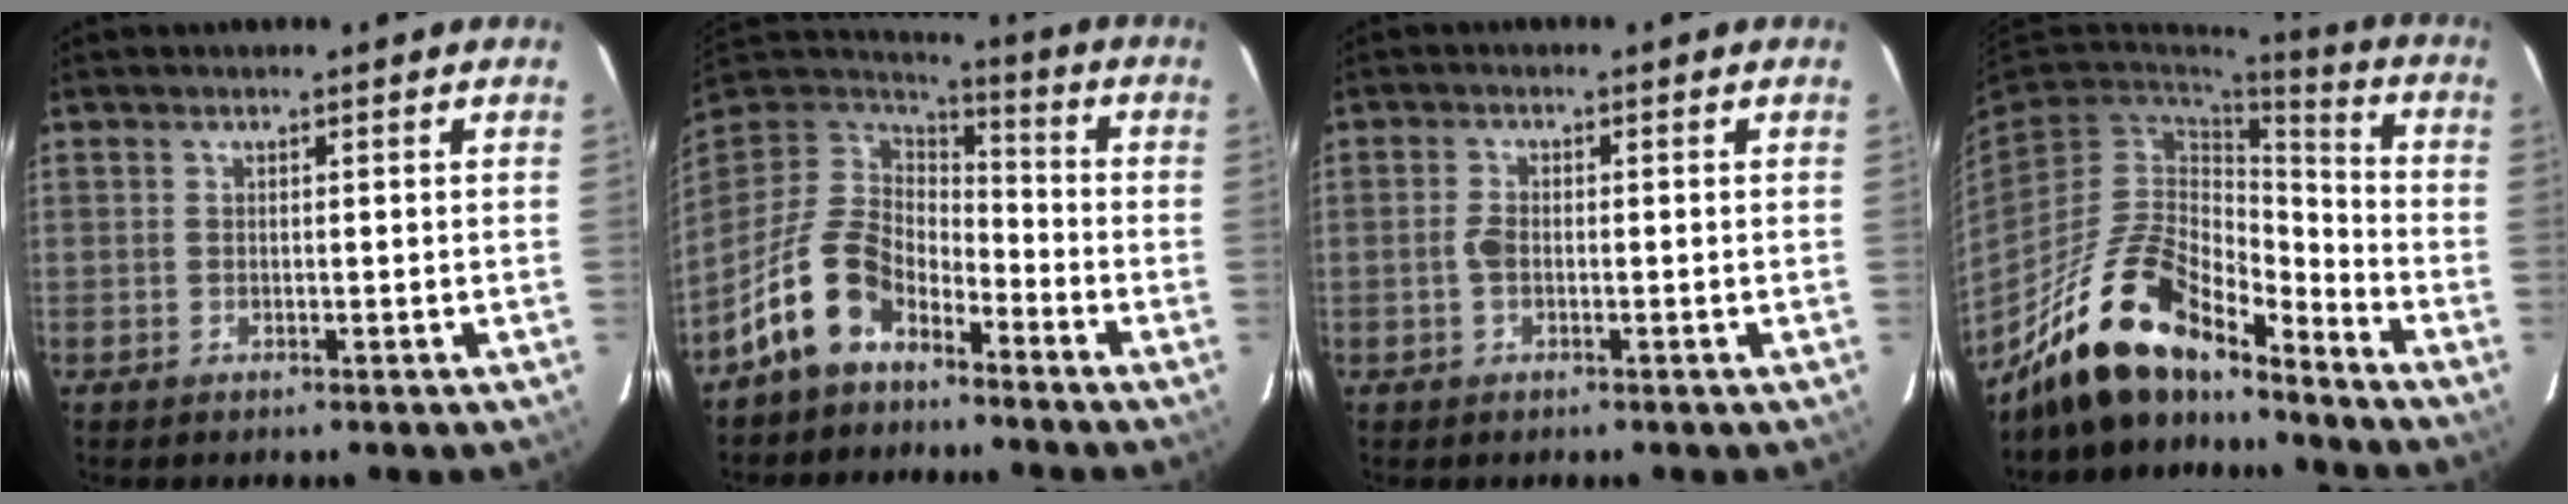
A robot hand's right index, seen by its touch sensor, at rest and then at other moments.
{"total": 13.4, "force": [-8.0, 8.2, 6.9], "torque": [-0.161, 0.016, -0.145]}
{"total": 2.3, "force": [-0.6, 1.3, 1.8], "torque": [-0.041, 0.004, -0.011]}
{"total": 17.8, "force": [-14.4, 6.2, 8.5], "torque": [-0.171, 0.013, -0.259]}